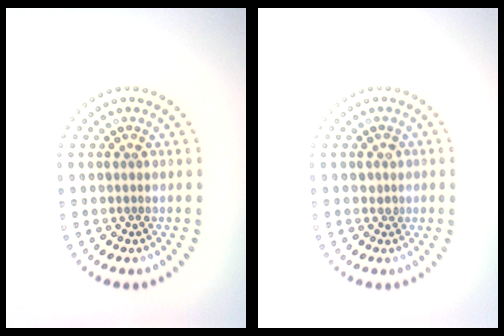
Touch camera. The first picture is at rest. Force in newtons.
{"total": 0.9, "press": 0.7, "slide": 0.5}